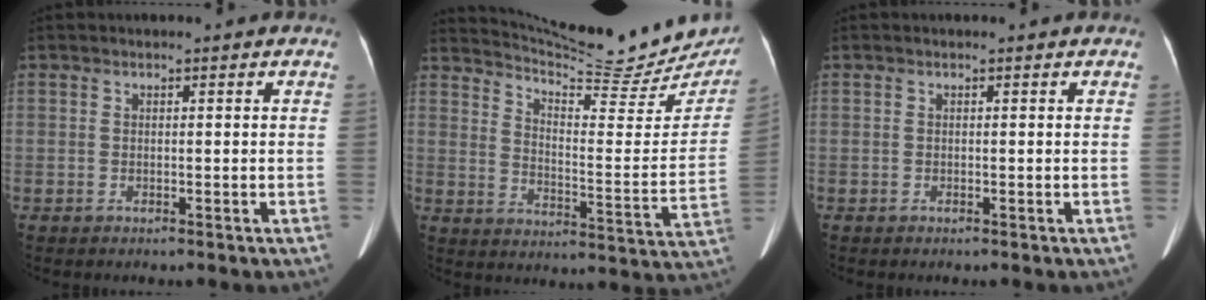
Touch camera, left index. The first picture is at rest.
{"total": 22.4, "force": [20.9, 2.7, 7.6], "torque": [-0.112, -0.069, 0.270]}
{"total": 0.0}